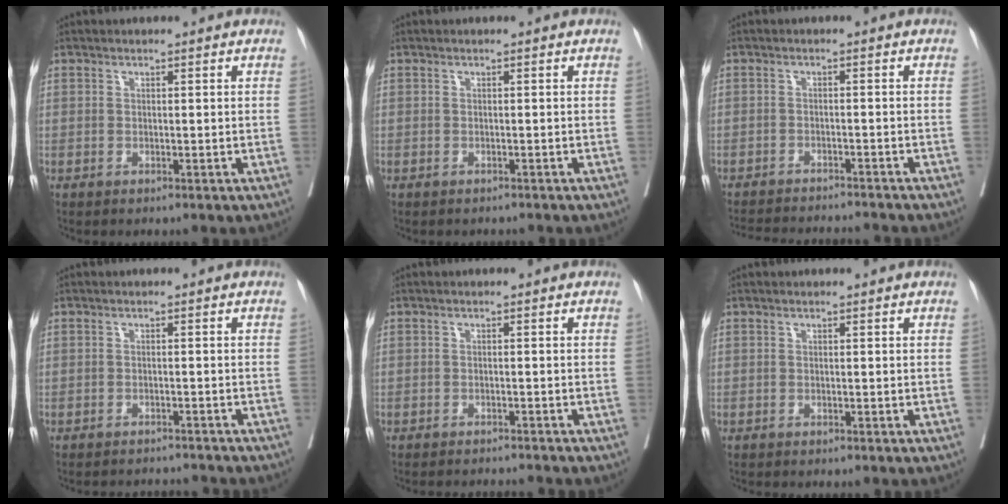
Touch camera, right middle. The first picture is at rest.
{"total": 1.4, "force": [-1.3, 0.5, 0.1], "torque": [-0.007, -0.001, -0.020]}
{"total": 11.5, "force": [-11.0, 0.6, 3.3], "torque": [-0.045, -0.005, -0.150]}
{"total": 6.9, "force": [-6.8, 0.5, 0.8], "torque": [-0.007, 0.002, -0.086]}
{"total": 6.7, "force": [-6.5, 0.0, 1.4], "torque": [-0.011, -0.006, -0.084]}
{"total": 1.5, "force": [-1.4, 0.1, 0.6], "torque": [-0.009, -0.001, -0.019]}